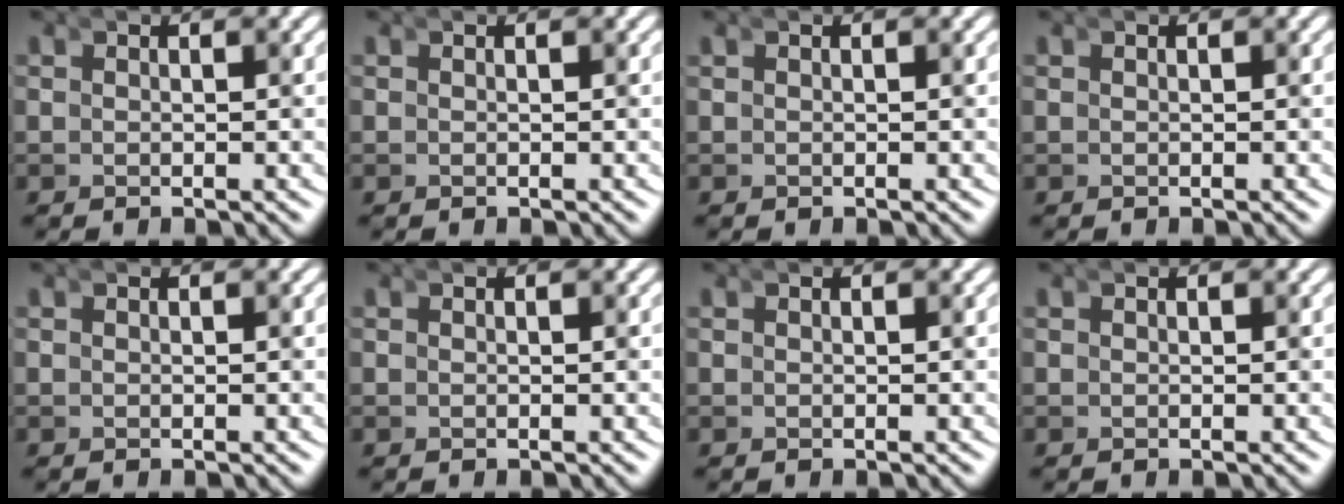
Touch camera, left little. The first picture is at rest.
{"total": 0.0}
{"total": 0.0}
{"total": 0.0}
{"total": 0.0}
{"total": 0.0}
{"total": 0.0}
{"total": 0.0}